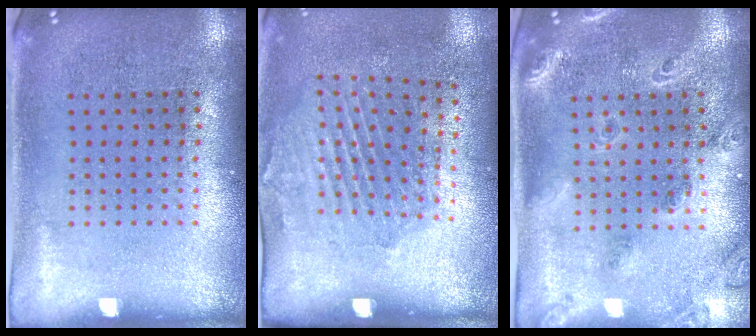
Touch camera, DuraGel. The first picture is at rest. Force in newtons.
{"total": 1.9, "press": 1.2, "slide": 1.6}
{"total": 1.8, "press": 1.6, "slide": 0.8}